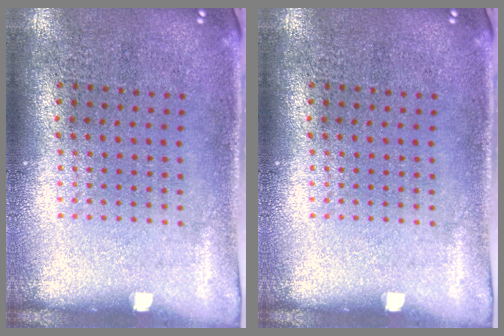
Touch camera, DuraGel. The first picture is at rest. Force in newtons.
{"total": 0.0}